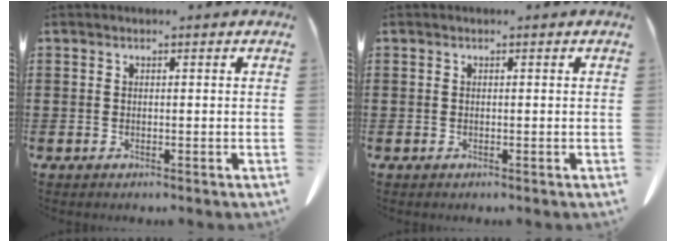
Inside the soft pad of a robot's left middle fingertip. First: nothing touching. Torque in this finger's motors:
{"motor_torque": [-0.05, 0.05, 0.00, 0.00]}